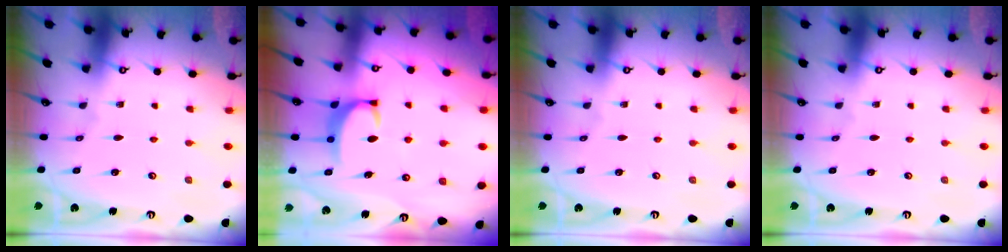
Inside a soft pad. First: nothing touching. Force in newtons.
{"total": 3.6, "press": 3.6, "slide": 0.3}
{"total": 0.0}
{"total": 0.0}